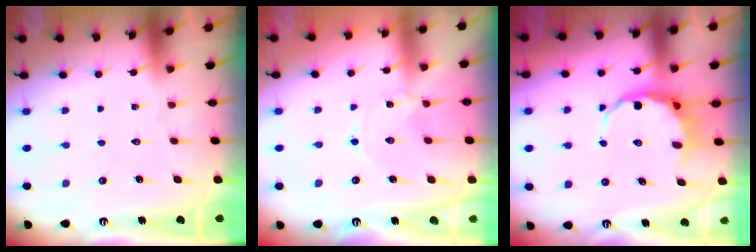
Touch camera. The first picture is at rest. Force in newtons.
{"total": 0.0}
{"total": 7.3, "press": 7.1, "slide": 1.7}